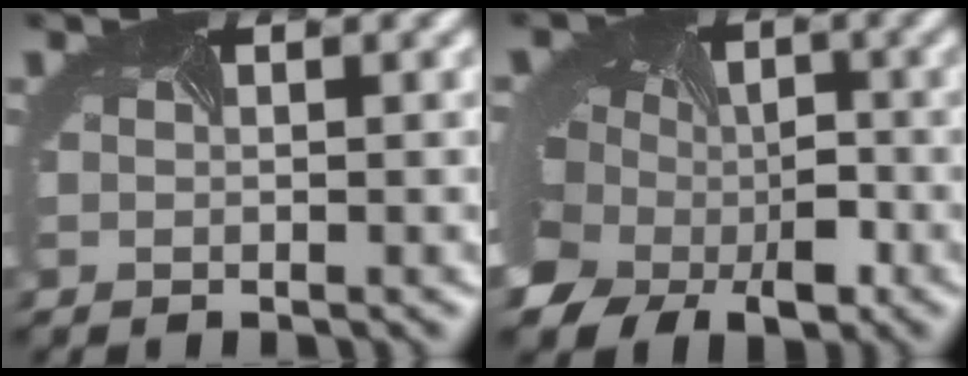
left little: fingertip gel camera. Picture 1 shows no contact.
{"total": 12.0, "force": [-2.5, 10.0, 6.0], "torque": [-0.138, -0.024, -0.067]}